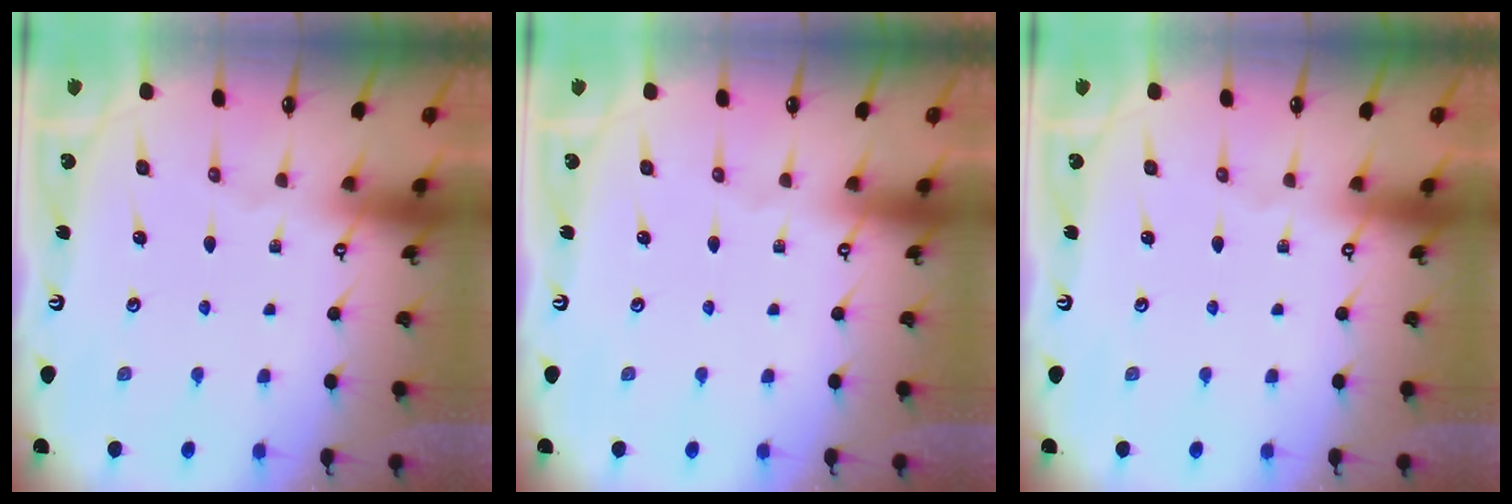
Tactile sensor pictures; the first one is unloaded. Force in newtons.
{"total": 0.0}
{"total": 0.0}